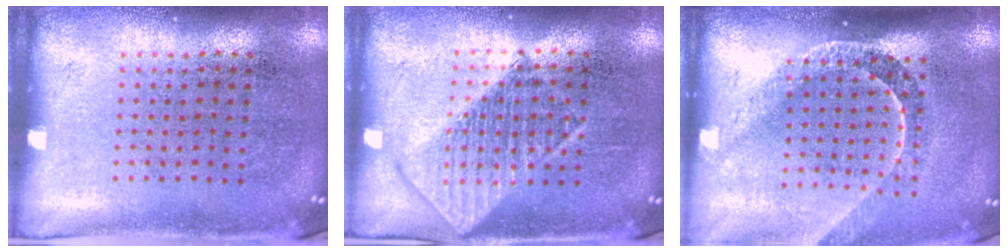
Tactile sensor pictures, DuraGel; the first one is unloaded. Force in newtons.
{"total": 2.8, "press": 2.8, "slide": 0.3}
{"total": 2.2, "press": 1.6, "slide": 1.4}